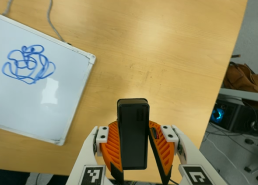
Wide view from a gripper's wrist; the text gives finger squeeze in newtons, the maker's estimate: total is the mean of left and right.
{"total": 5.6, "left": 5.6, "right": 5.7}